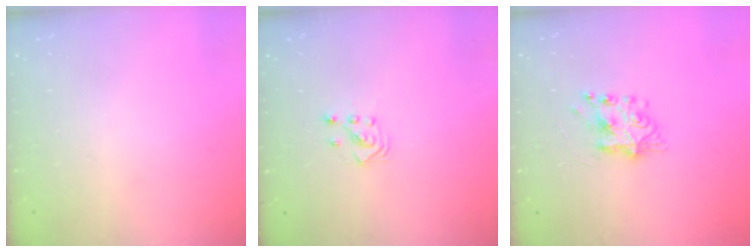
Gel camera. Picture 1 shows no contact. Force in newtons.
{"total": 3.2, "press": 3.2, "slide": 0.4}
{"total": 7.9, "press": 7.8, "slide": 1.0}